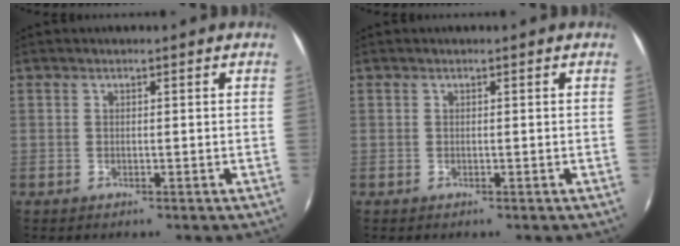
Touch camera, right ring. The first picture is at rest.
{"total": 0.0}